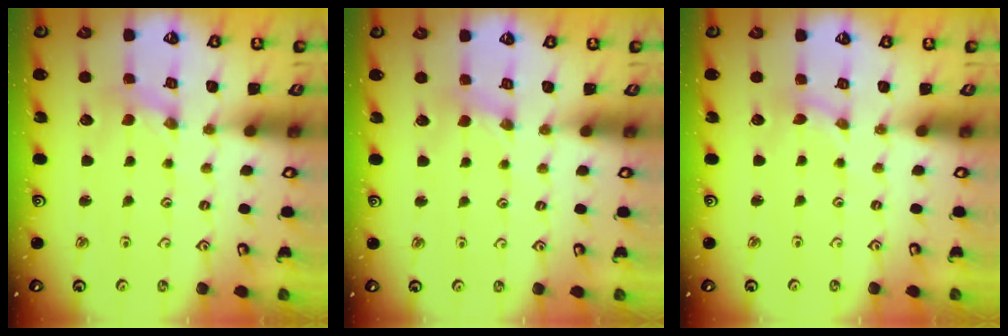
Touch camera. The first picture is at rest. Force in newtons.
{"total": 2.1, "press": 2.0, "slide": 0.3}
{"total": 0.0}